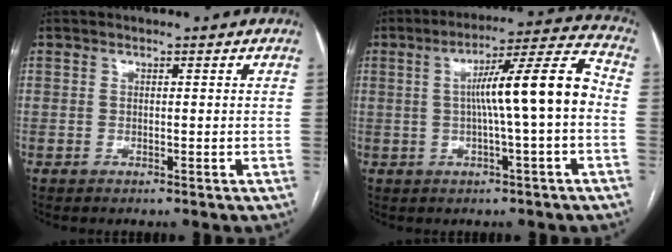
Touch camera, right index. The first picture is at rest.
{"total": 11.7, "force": [-0.4, -0.1, 11.7], "torque": [-0.182, 0.026, -0.010]}